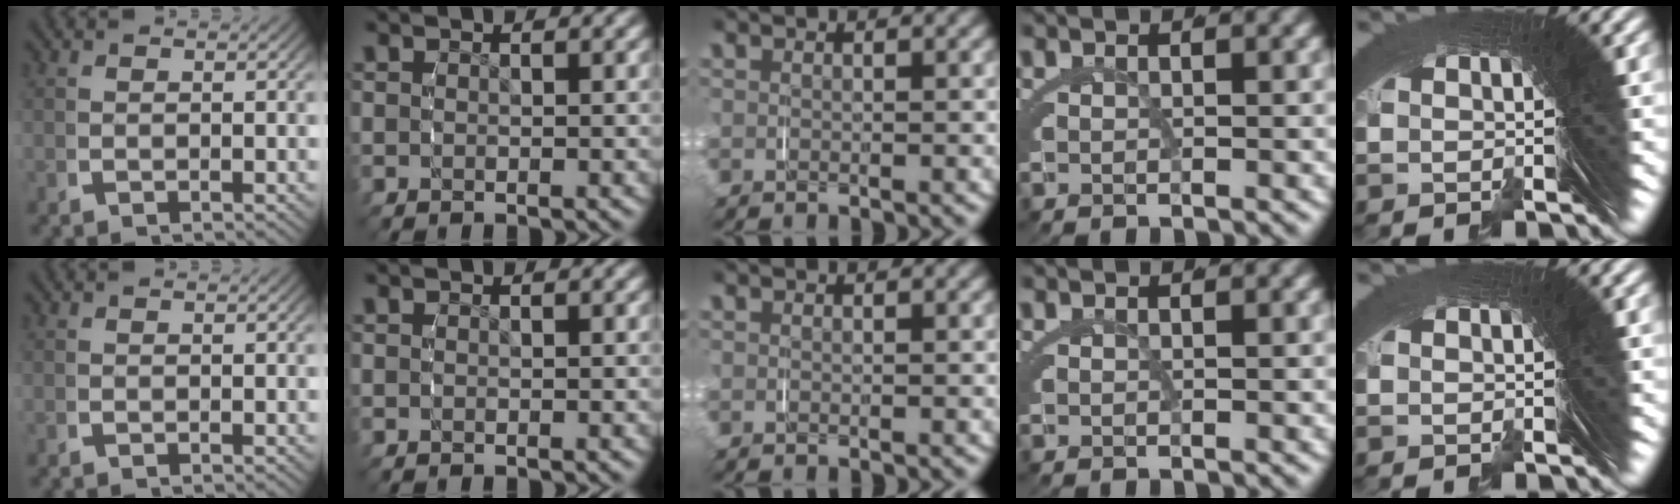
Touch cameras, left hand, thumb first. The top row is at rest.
{}